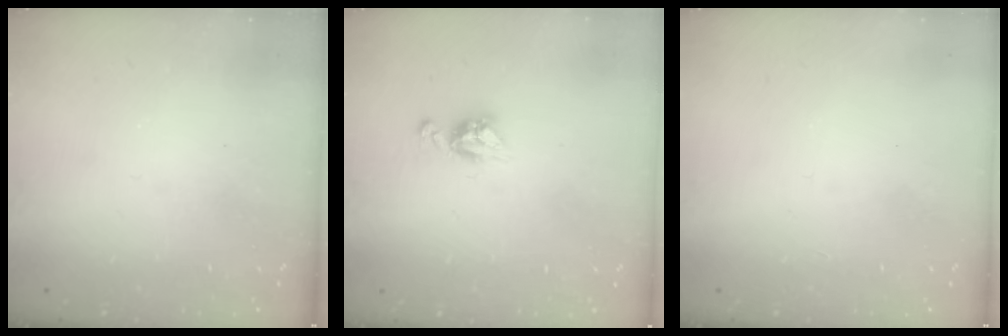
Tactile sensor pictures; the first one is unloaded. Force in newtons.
{"total": 7.9, "press": 7.9, "slide": 0.6}
{"total": 0.0}